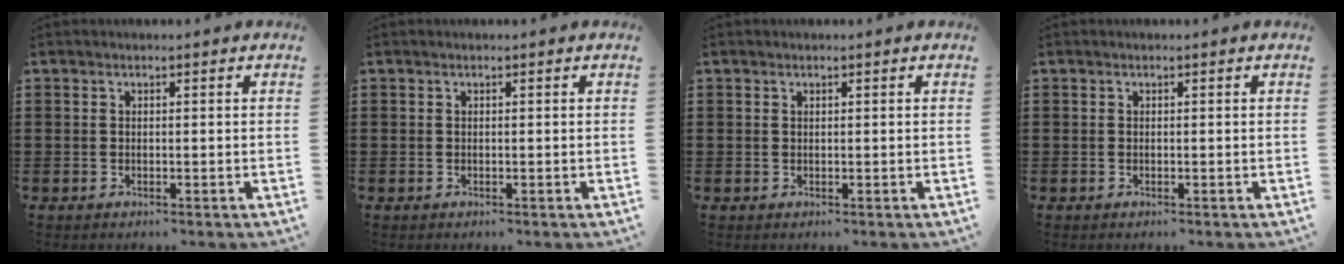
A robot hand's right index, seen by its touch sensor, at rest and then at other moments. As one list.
[{"total": 0.0}, {"total": 0.0}, {"total": 0.0}]